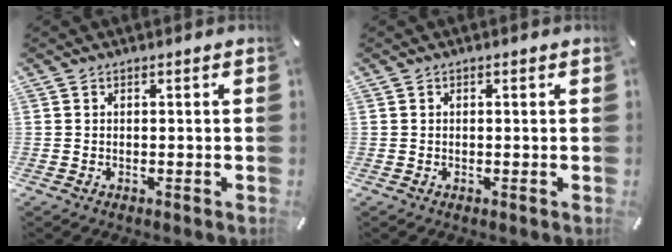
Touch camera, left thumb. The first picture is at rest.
{"total": 0.0}